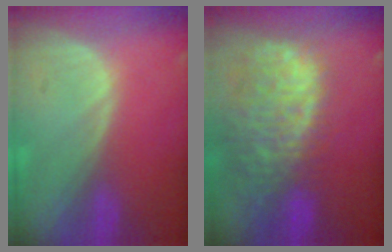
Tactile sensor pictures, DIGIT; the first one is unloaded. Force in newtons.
{"total": 13.8, "press": 11.3, "slide": 7.9}